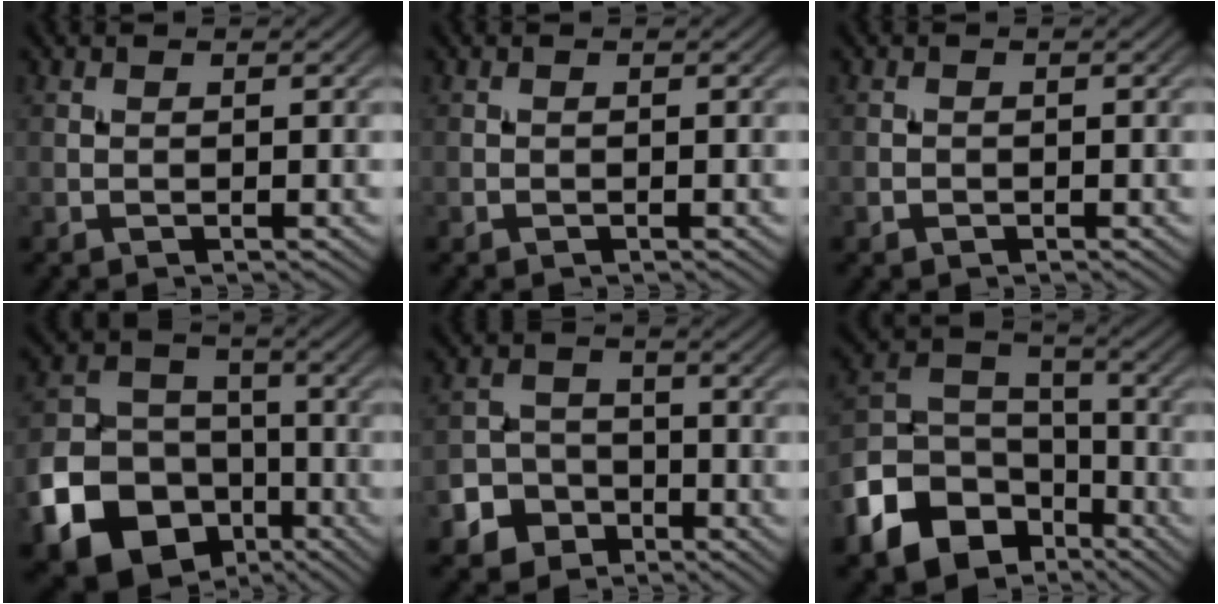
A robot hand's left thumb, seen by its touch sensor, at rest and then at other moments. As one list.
[{"total": 0.0}, {"total": 0.7, "force": [-0.4, 0.5, 0.2], "torque": [-0.002, -0.003, -0.008]}, {"total": 17.4, "force": [-8.5, 13.3, 7.5], "torque": [-0.191, -0.057, -0.163]}, {"total": 5.4, "force": [-3.2, 4.1, 1.6], "torque": [-0.028, -0.003, -0.074]}, {"total": 13.5, "force": [-7.5, 9.1, 6.5], "torque": [-0.179, -0.029, -0.148]}]